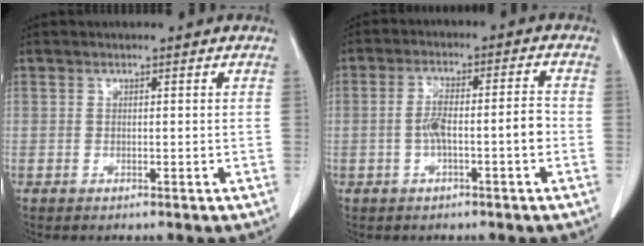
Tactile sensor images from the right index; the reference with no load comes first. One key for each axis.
{"total": 6.5, "fx": -1.5, "fy": 1.0, "fz": 6.2, "tx": -0.116, "ty": 0.021, "tz": -0.025}